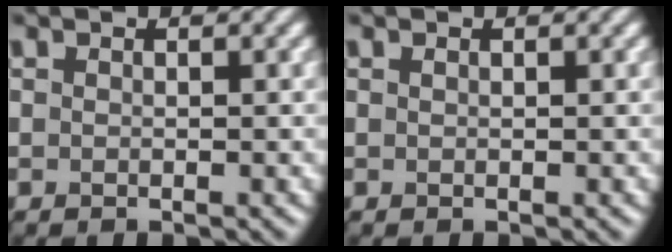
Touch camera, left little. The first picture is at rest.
{"total": 0.0}